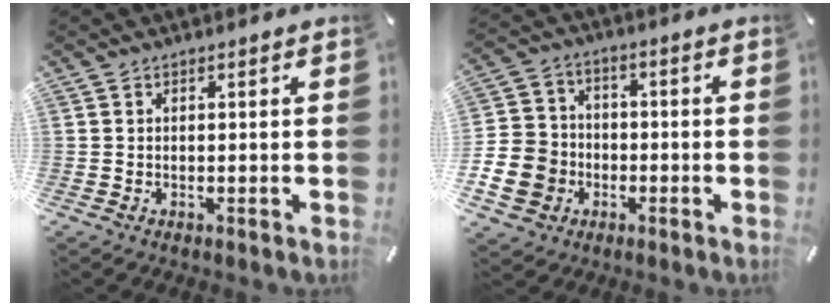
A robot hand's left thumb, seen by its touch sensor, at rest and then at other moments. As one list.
[{"total": 11.4, "force": [-3.6, 10.0, 3.8], "torque": [-0.096, 0.026, -0.066]}]